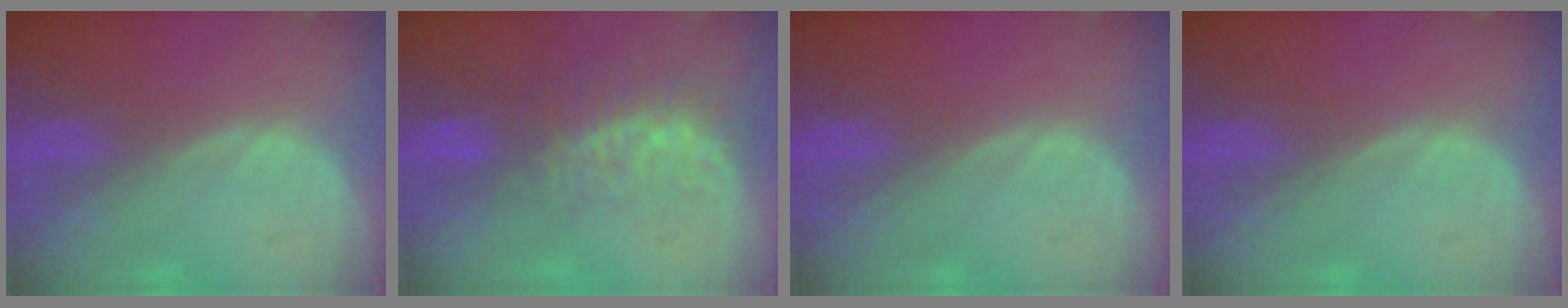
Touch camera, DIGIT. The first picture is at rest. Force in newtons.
{"total": 8.3, "press": 7.2, "slide": 4.1}
{"total": 0.0}
{"total": 0.0}